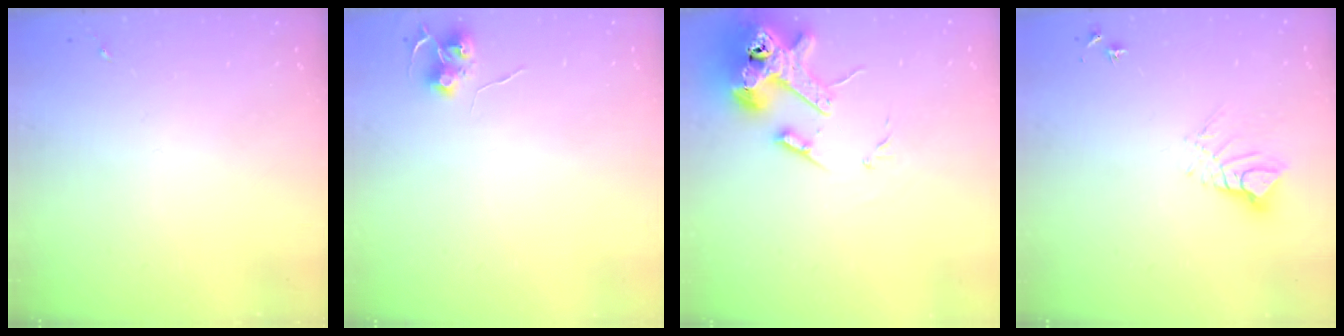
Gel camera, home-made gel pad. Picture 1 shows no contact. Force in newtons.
{"total": 6.4, "press": 6.3, "slide": 0.6}
{"total": 14.4, "press": 14.2, "slide": 2.1}
{"total": 9.1, "press": 9.0, "slide": 1.0}